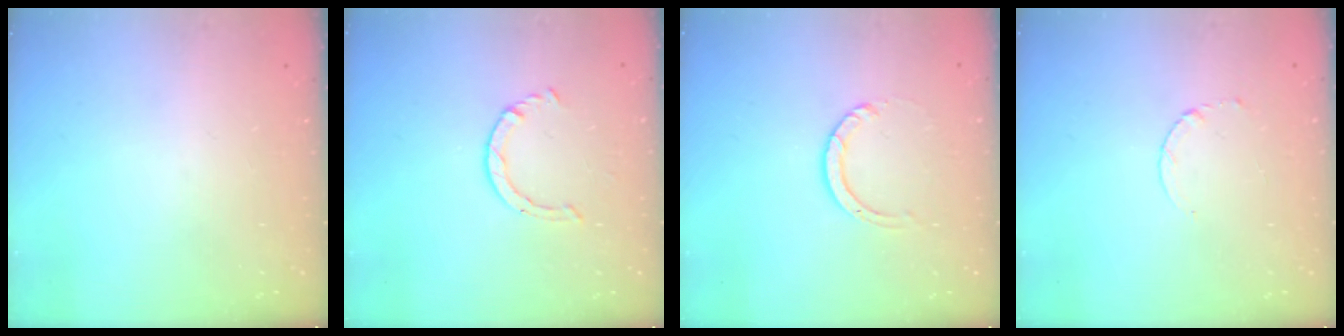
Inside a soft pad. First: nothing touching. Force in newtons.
{"total": 2.6, "press": 2.6, "slide": 0.3}
{"total": 3.1, "press": 3.1, "slide": 0.3}
{"total": 2.6, "press": 2.6, "slide": 0.3}